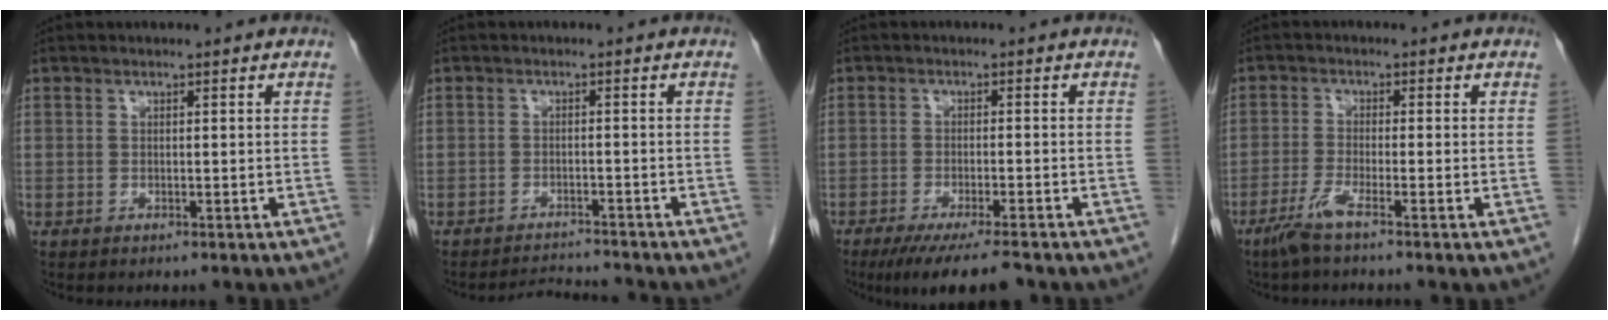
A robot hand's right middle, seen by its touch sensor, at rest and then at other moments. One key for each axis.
{"total": 3.4, "fx": -3.3, "fy": -0.8, "fz": -0.6, "tx": 0.011, "ty": -0.009, "tz": -0.051}
{"total": 8.8, "fx": -7.0, "fy": 0.8, "fz": 5.3, "tx": -0.074, "ty": -0.018, "tz": -0.108}
{"total": 3.9, "fx": -2.7, "fy": -0.4, "fz": 2.8, "tx": -0.064, "ty": -0.011, "tz": -0.061}